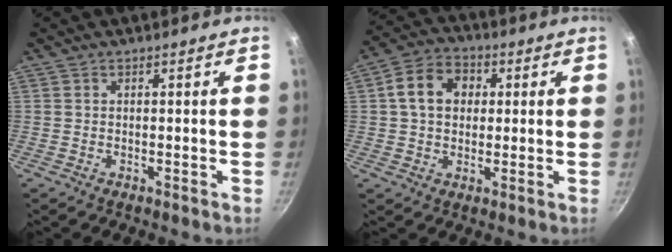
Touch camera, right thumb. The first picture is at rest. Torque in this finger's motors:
{"motor_torque": [0.63, 1.64, 0.51, -0.35, 0.24]}